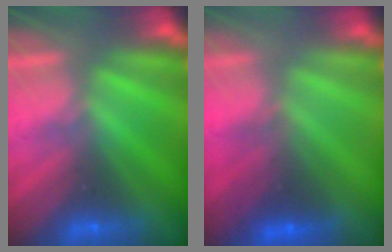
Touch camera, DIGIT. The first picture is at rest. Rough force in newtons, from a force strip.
{"total": 2.1}